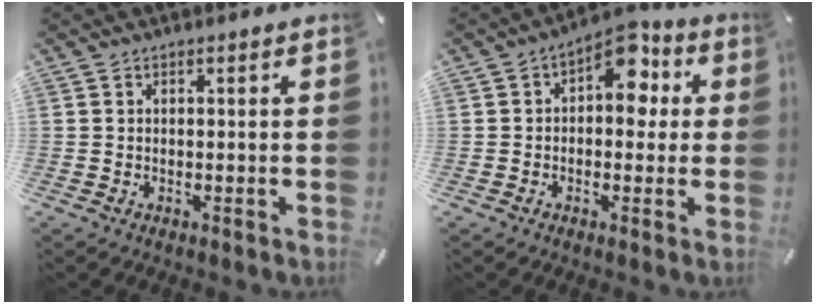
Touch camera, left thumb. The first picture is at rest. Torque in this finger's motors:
{"motor_torque": [1.10, 1.10, 0.54, -0.46, 0.32]}